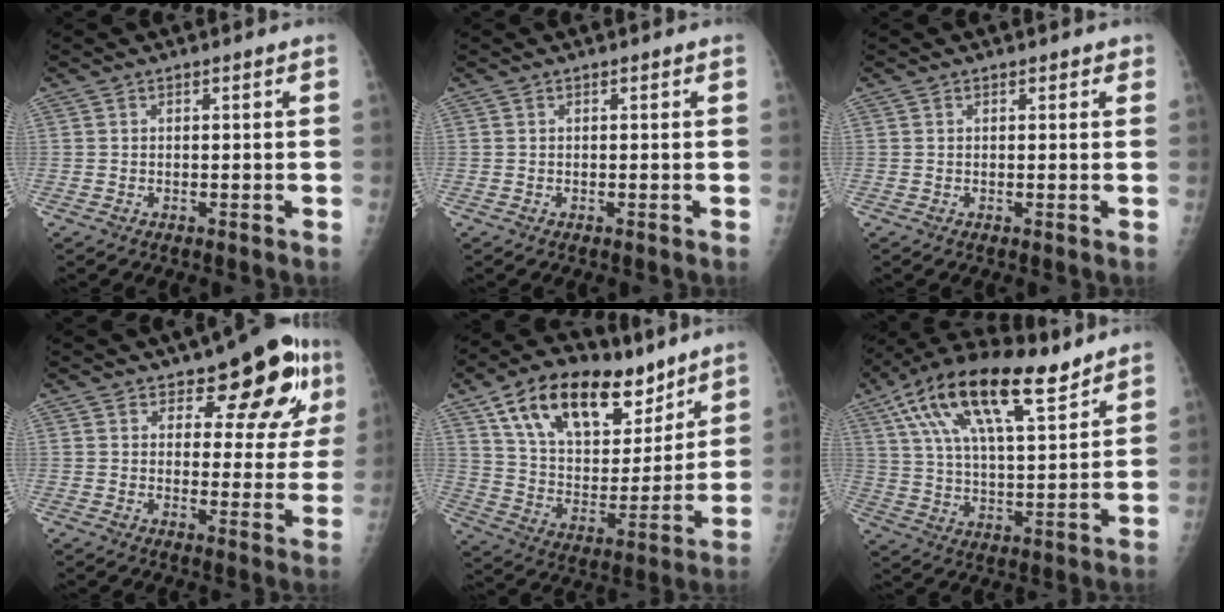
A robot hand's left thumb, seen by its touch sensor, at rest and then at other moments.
{"total": 0.0}
{"total": 0.8, "force": [0.6, 0.5, 0.2], "torque": [0.009, -0.002, 0.003]}
{"total": 13.0, "force": [7.3, 6.1, 8.9], "torque": [-0.066, -0.032, 0.093]}
{"total": 23.4, "force": [14.3, 12.3, 13.8], "torque": [-0.191, -0.043, 0.251]}
{"total": 20.4, "force": [12.0, 7.5, 14.7], "torque": [-0.248, -0.023, 0.213]}